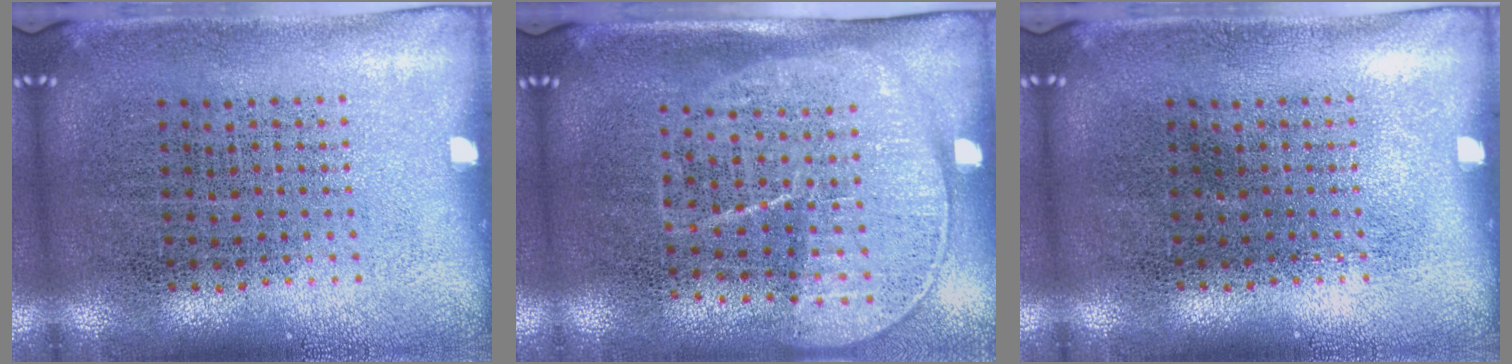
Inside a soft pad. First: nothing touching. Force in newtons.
{"total": 1.6, "press": 1.3, "slide": 0.9}
{"total": 0.0}